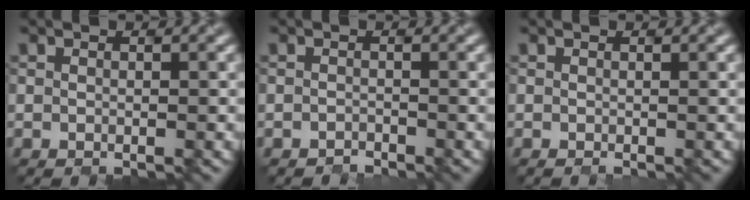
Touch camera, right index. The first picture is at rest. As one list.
[{"total": 1.0, "force": [-0.7, -0.2, -0.7], "torque": [0.008, -0.001, -0.017]}, {"total": 0.0}]